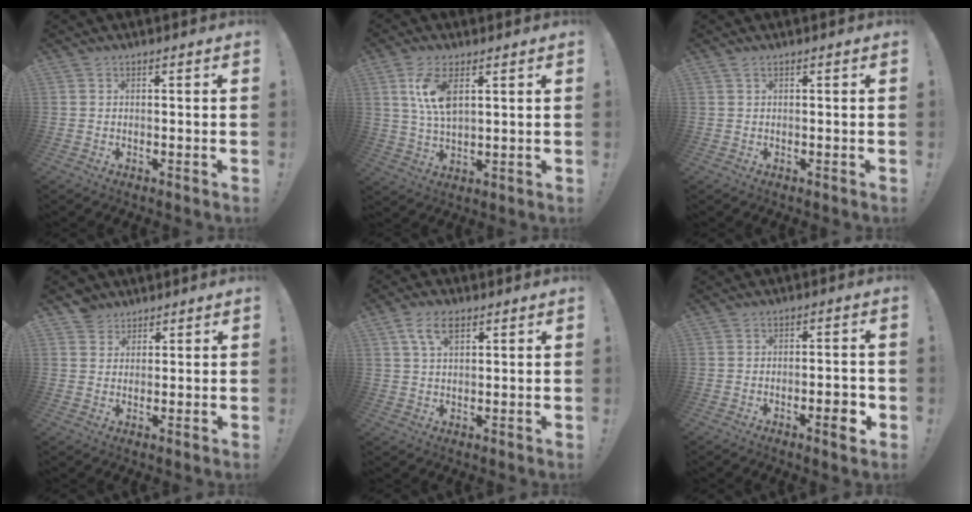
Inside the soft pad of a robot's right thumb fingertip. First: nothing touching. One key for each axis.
{"total": 8.9, "fx": 3.3, "fy": 3.8, "fz": 7.4, "tx": -0.144, "ty": -0.009, "tz": 0.056}
{"total": 0.8, "fx": 0.4, "fy": 0.1, "fz": 0.7, "tx": -0.016, "ty": 0.001, "tz": 0.008}
{"total": 4.7, "fx": 3.4, "fy": 3.2, "fz": 0.0, "tx": -0.001, "ty": -0.015, "tz": 0.066}
{"total": 7.0, "fx": 3.4, "fy": 3.7, "fz": 4.8, "tx": -0.085, "ty": -0.001, "tz": 0.065}
{"total": 4.7, "fx": -1.7, "fy": 1.3, "fz": 4.2, "tx": -0.045, "ty": 0.001, "tz": -0.029}